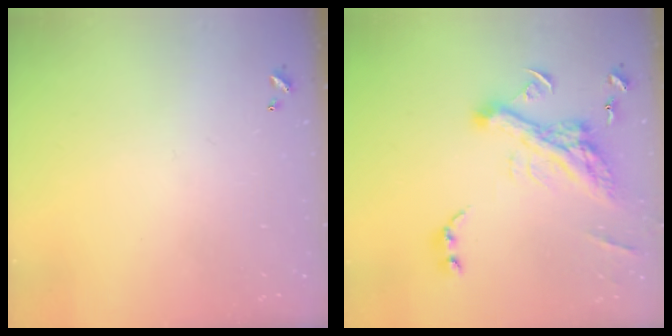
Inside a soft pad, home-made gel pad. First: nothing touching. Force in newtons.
{"total": 15.7, "press": 15.4, "slide": 2.8}